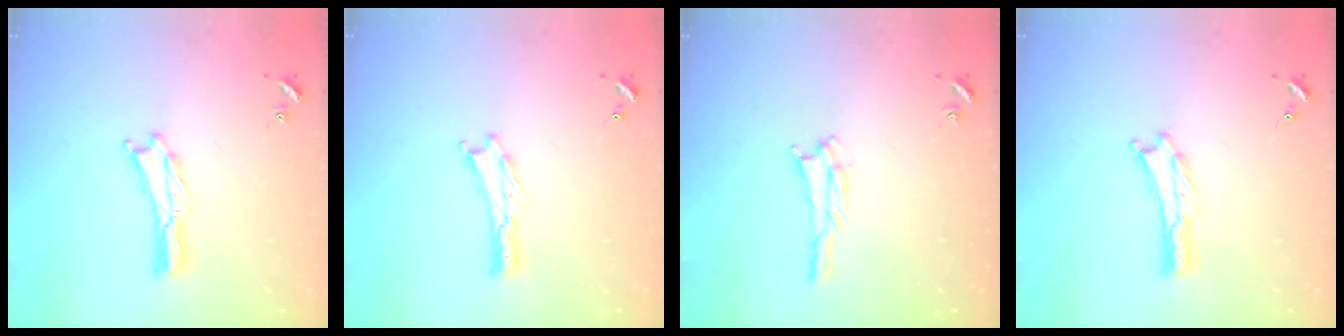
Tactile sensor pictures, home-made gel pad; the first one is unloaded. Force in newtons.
{"total": 0.0}
{"total": 1.3, "press": 1.3, "slide": 0.2}
{"total": 0.0}